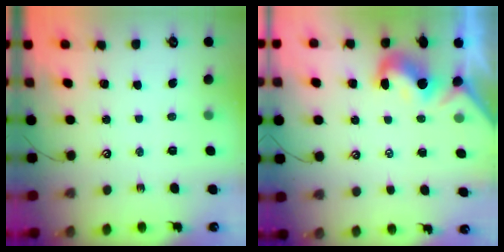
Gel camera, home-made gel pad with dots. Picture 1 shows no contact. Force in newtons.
{"total": 2.1, "press": 2.0, "slide": 0.6}